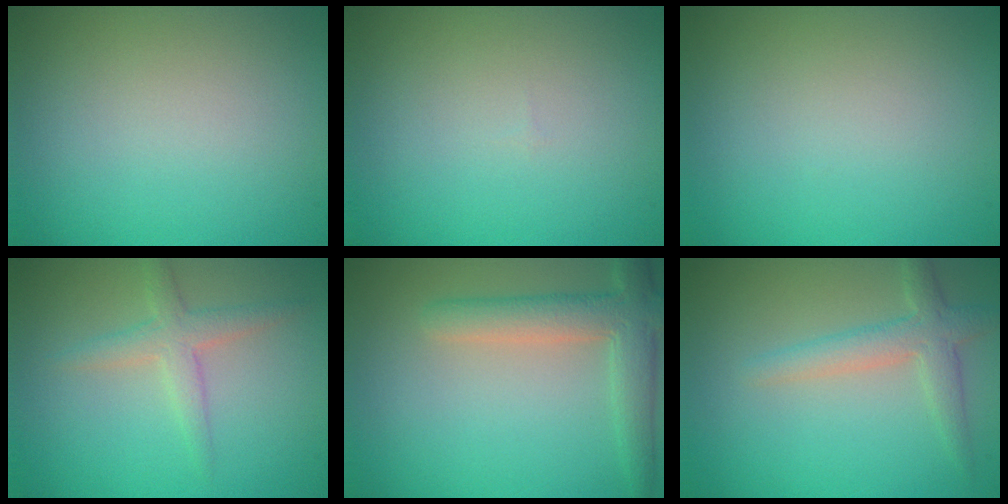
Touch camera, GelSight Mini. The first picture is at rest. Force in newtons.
{"total": 0.0}
{"total": 0.0}
{"total": 2.5, "press": 2.5, "slide": 0.1}
{"total": 4.3, "press": 4.3, "slide": 0.4}
{"total": 2.9, "press": 2.9, "slide": 0.1}